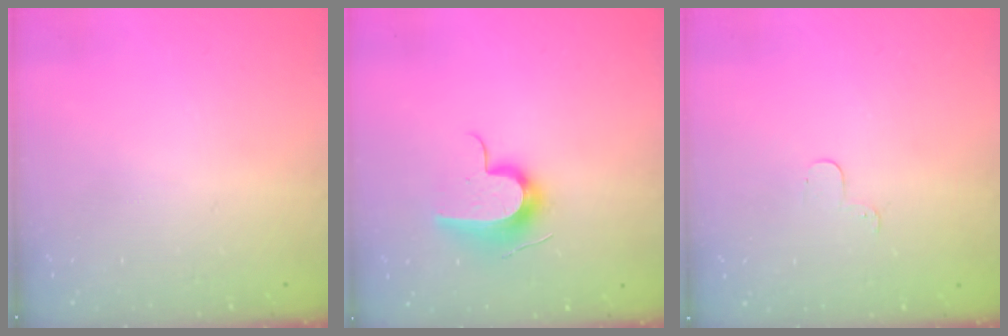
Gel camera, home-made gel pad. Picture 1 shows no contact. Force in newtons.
{"total": 11.7, "press": 11.6, "slide": 0.6}
{"total": 2.9, "press": 2.9, "slide": 0.3}